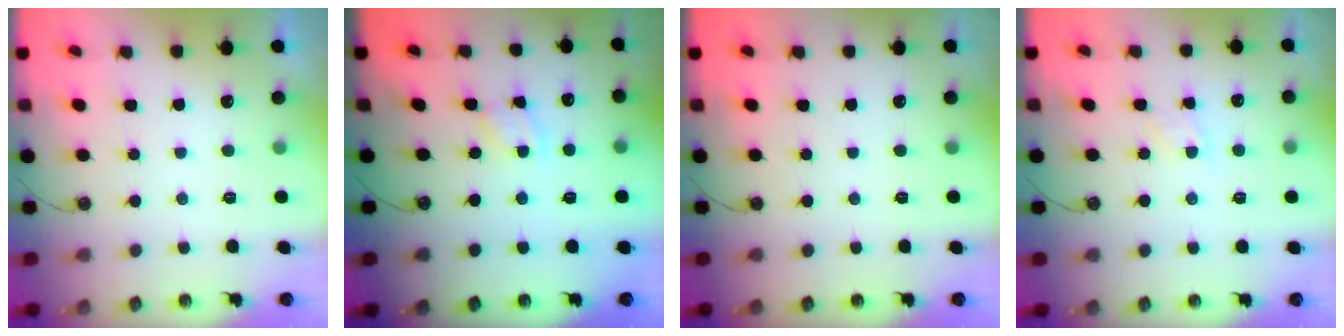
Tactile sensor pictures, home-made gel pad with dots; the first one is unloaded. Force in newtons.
{"total": 2.1, "press": 2.1, "slide": 0.3}
{"total": 0.0}
{"total": 5.2, "press": 5.1, "slide": 0.5}